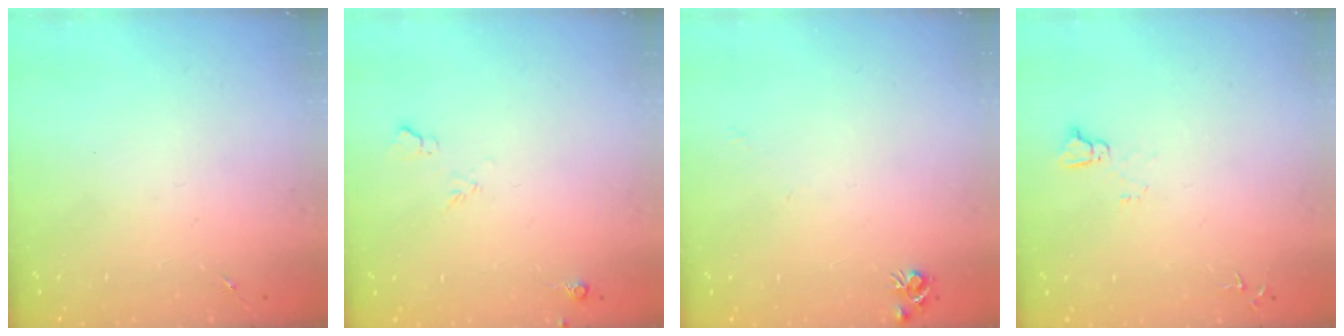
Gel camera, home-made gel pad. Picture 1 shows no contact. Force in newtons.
{"total": 4.6, "press": 4.5, "slide": 0.8}
{"total": 5.1, "press": 5.0, "slide": 0.7}
{"total": 4.1, "press": 4.1, "slide": 0.4}